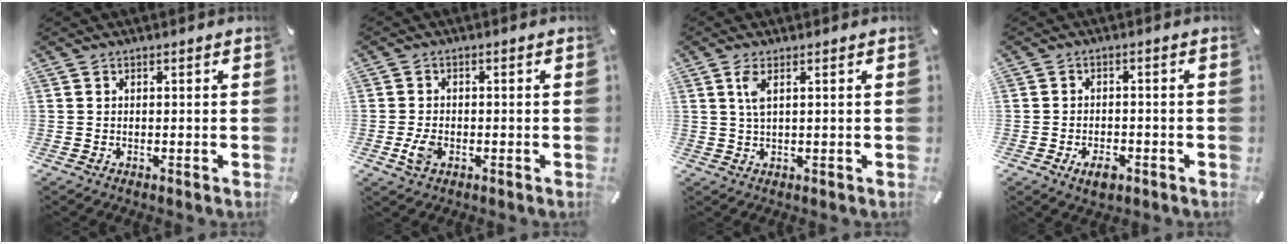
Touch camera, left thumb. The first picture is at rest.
{"total": 3.9, "force": [-1.2, 2.7, 2.6], "torque": [-0.065, 0.000, -0.024]}
{"total": 3.5, "force": [1.1, 0.9, 3.2], "torque": [-0.075, 0.003, 0.014]}
{"total": 4.2, "force": [-2.1, 2.5, 2.6], "torque": [-0.054, 0.006, -0.040]}